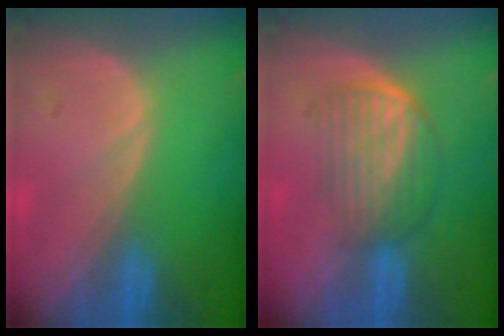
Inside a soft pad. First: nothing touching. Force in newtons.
{"total": 7.0, "press": 5.9, "slide": 3.8}